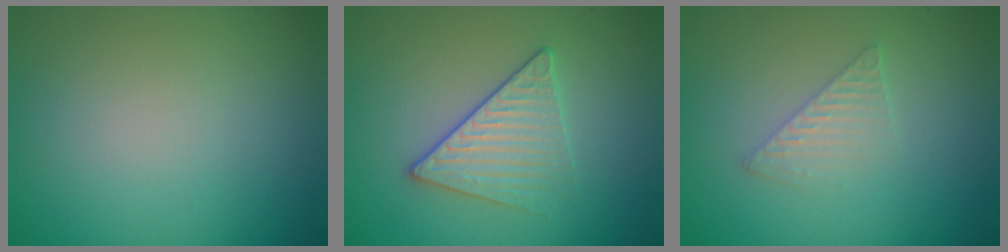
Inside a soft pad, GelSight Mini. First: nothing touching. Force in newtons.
{"total": 2.7, "press": 2.4, "slide": 1.2}
{"total": 1.6, "press": 1.6, "slide": 0.1}